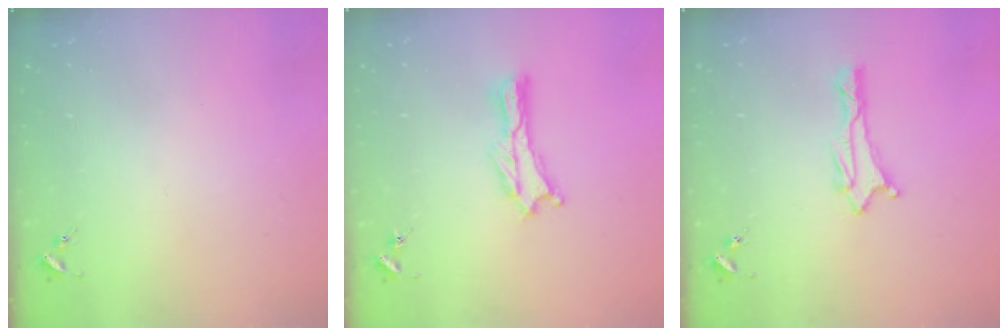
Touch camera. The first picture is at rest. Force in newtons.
{"total": 0.7, "press": 0.7, "slide": 0.2}
{"total": 1.3, "press": 1.3, "slide": 0.1}